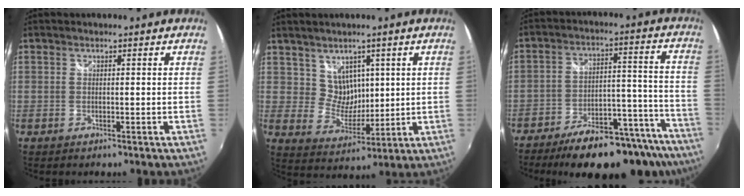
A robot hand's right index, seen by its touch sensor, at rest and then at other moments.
{"total": 6.3, "force": [3.0, 5.1, 2.0], "torque": [-0.028, 0.001, 0.064]}
{"total": 23.4, "force": [-18.7, 7.8, 11.6], "torque": [-0.174, 0.017, -0.236]}